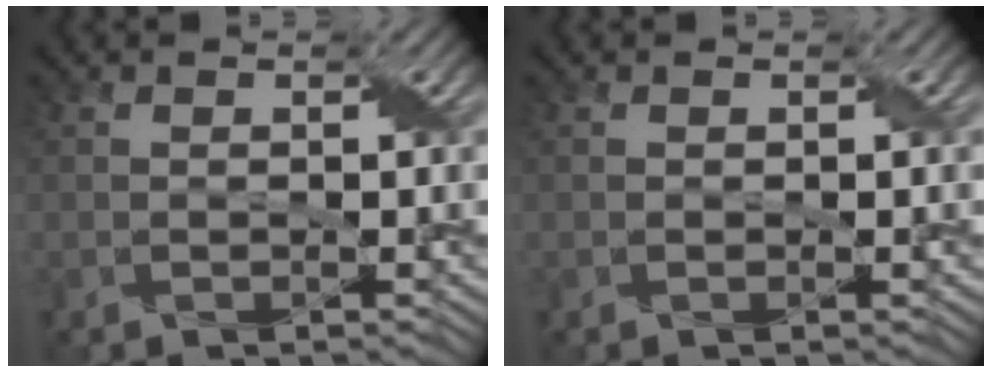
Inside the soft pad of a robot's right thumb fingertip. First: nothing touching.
{"total": 0.0}